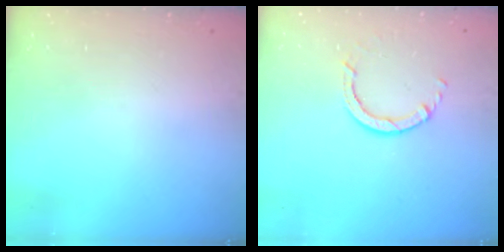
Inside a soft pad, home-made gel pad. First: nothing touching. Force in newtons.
{"total": 3.0, "press": 3.0, "slide": 0.4}